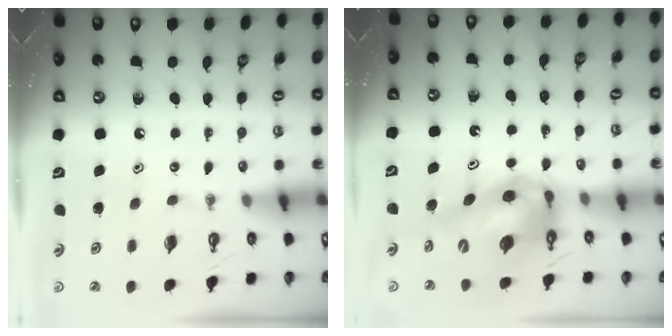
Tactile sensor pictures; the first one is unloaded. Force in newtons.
{"total": 13.7, "press": 13.1, "slide": 4.1}